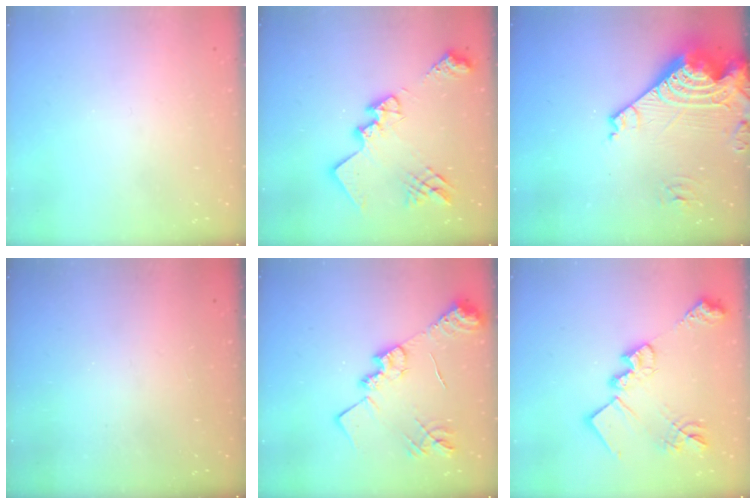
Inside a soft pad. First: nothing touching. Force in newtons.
{"total": 21.4, "press": 21.4, "slide": 1.0}
{"total": 15.7, "press": 15.7, "slide": 1.4}
{"total": 0.6, "press": 0.6, "slide": 0.2}
{"total": 16.1, "press": 16.1, "slide": 1.0}
{"total": 20.0, "press": 19.9, "slide": 1.3}